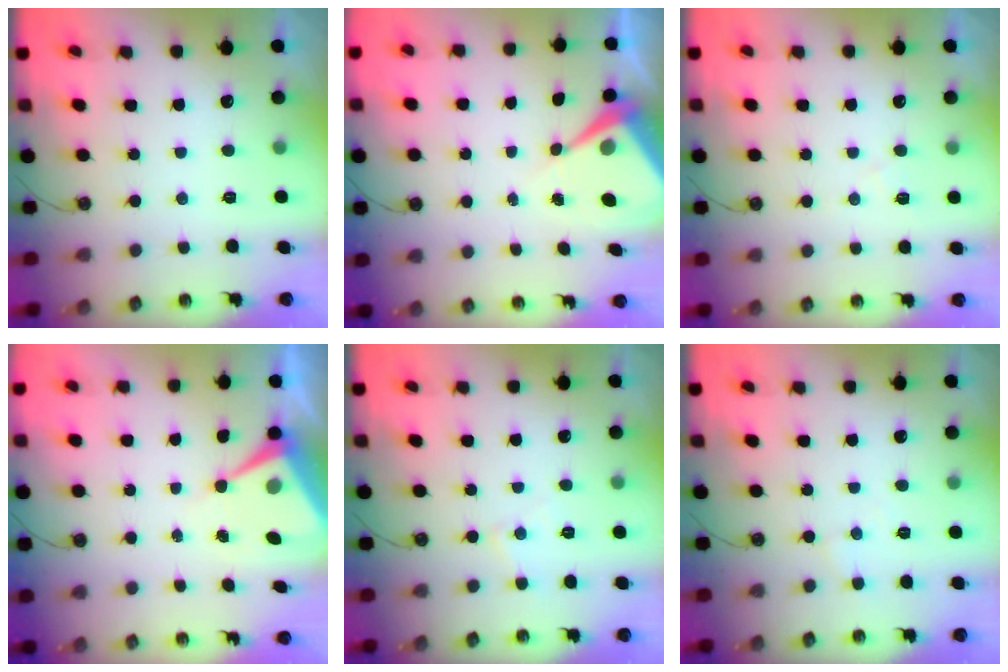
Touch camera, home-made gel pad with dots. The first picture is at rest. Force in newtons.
{"total": 7.0, "press": 7.0, "slide": 0.3}
{"total": 7.4, "press": 7.4, "slide": 0.8}
{"total": 9.0, "press": 9.0, "slide": 0.7}
{"total": 4.9, "press": 4.8, "slide": 0.8}
{"total": 3.1, "press": 3.0, "slide": 0.6}